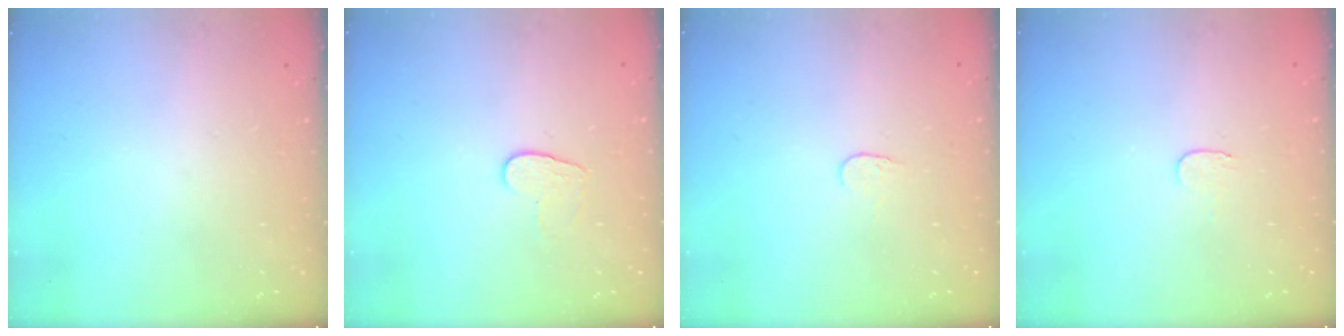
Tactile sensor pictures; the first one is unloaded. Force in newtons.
{"total": 5.3, "press": 5.3, "slide": 0.5}
{"total": 3.6, "press": 3.6, "slide": 0.3}
{"total": 3.3, "press": 3.3, "slide": 0.4}